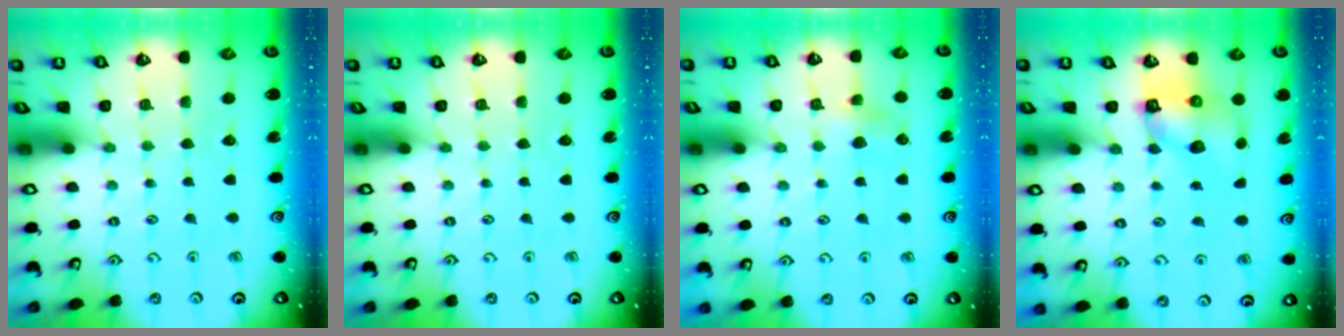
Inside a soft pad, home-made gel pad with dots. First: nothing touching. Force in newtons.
{"total": 0.0}
{"total": 3.8, "press": 3.7, "slide": 0.8}
{"total": 7.3, "press": 7.2, "slide": 0.9}